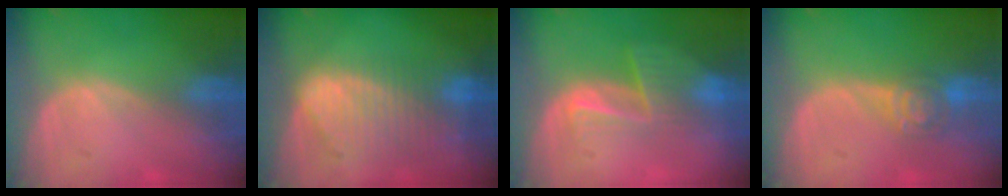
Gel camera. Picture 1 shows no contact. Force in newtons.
{"total": 9.3, "press": 8.1, "slide": 4.4}
{"total": 6.5, "press": 5.5, "slide": 3.5}
{"total": 4.5, "press": 4.2, "slide": 1.6}